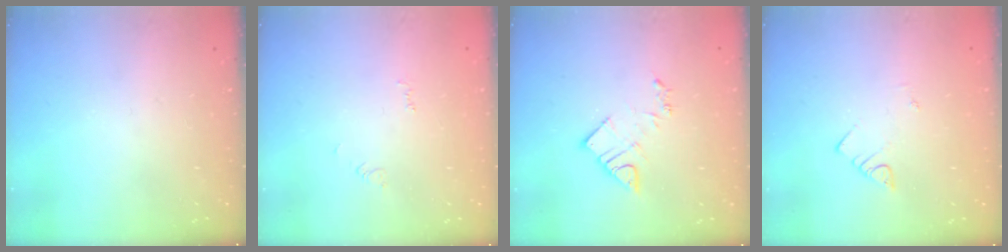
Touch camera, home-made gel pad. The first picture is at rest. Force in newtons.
{"total": 2.5, "press": 2.5, "slide": 0.4}
{"total": 7.9, "press": 7.9, "slide": 0.4}
{"total": 2.2, "press": 2.2, "slide": 0.3}